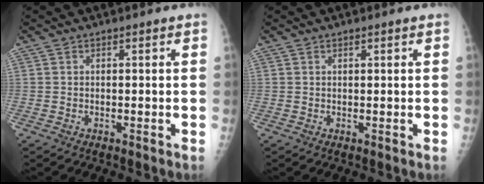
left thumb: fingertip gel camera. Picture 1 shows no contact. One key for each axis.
{"total": 0.6, "fx": 0.4, "fy": 0.3, "fz": 0.4, "tx": -0.006, "ty": -0.002, "tz": 0.006}